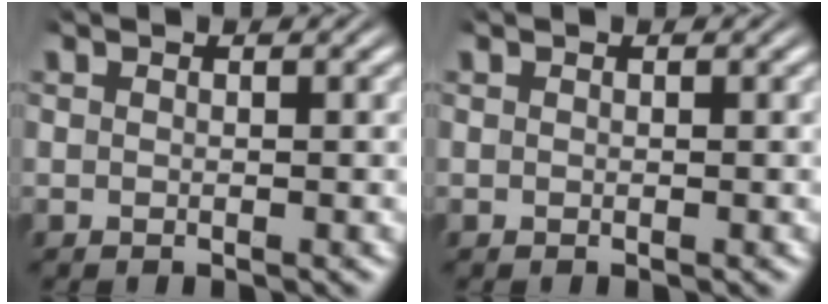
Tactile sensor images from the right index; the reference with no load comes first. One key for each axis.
{"total": 0.0}